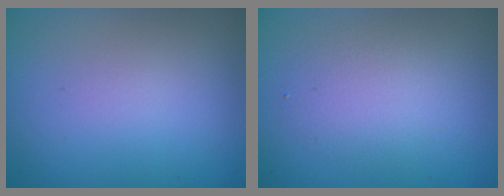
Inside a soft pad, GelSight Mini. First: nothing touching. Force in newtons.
{"total": 2.4, "press": 2.4, "slide": 0.3}